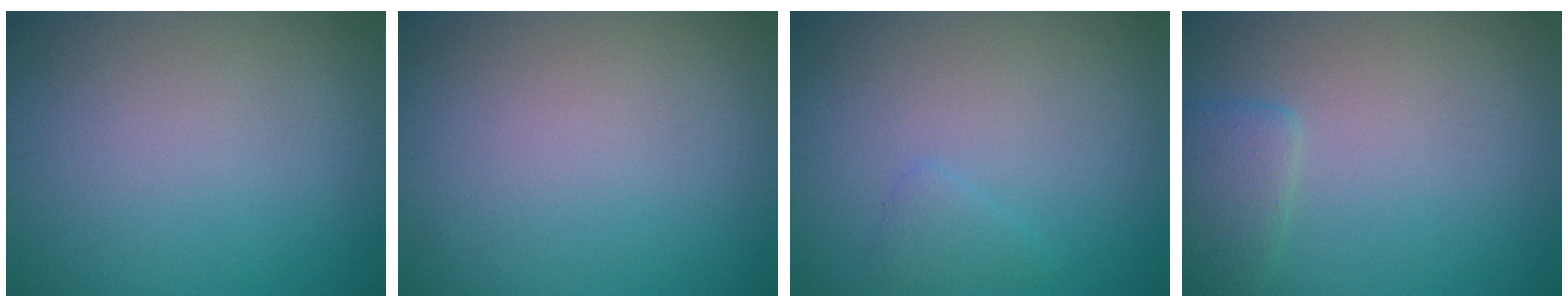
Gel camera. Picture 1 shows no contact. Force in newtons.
{"total": 0.0}
{"total": 1.1, "press": 1.1, "slide": 0.1}
{"total": 2.2, "press": 2.1, "slide": 0.2}